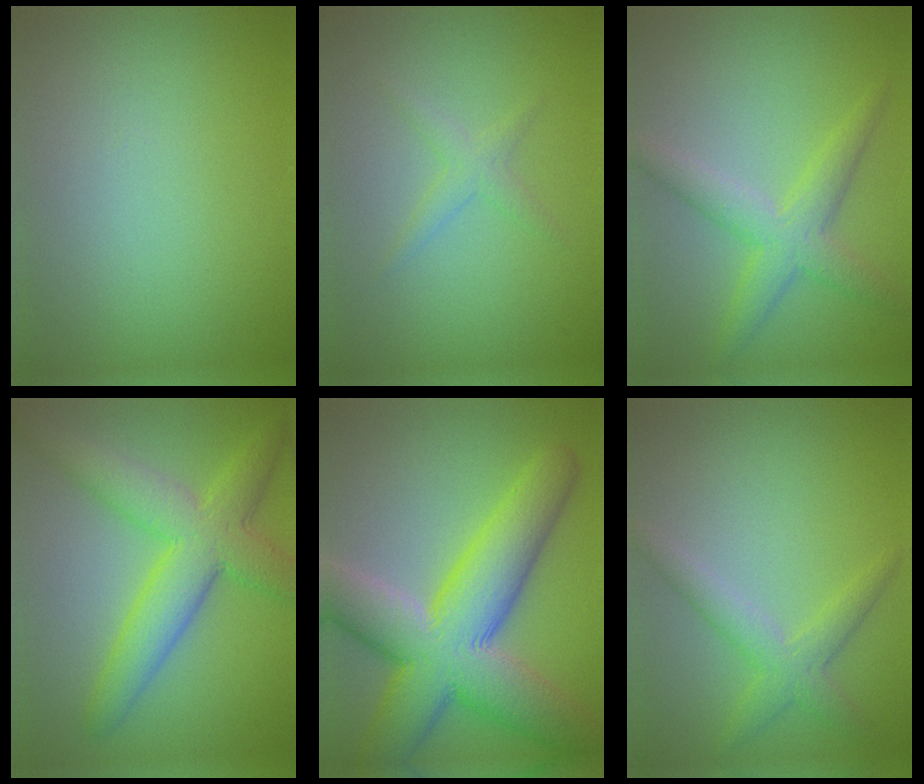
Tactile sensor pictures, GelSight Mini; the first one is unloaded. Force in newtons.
{"total": 1.4, "press": 1.4, "slide": 0.1}
{"total": 4.0, "press": 4.0, "slide": 0.2}
{"total": 7.0, "press": 7.0, "slide": 0.1}
{"total": 12.6, "press": 12.6, "slide": 0.7}
{"total": 2.9, "press": 2.9, "slide": 0.2}